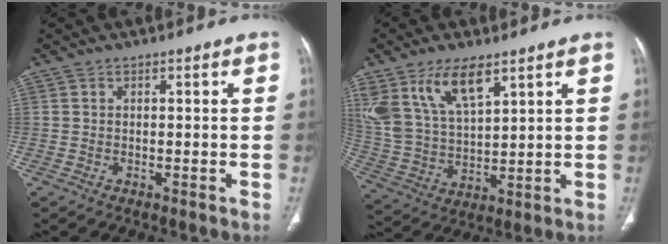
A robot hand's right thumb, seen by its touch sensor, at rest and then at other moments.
{"total": 14.0, "force": [8.2, 6.2, 9.5], "torque": [-0.178, -0.026, 0.171]}